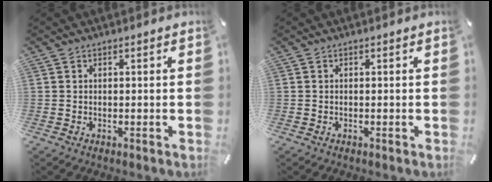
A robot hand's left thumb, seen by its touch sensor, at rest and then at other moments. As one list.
[{"total": 0.0}]